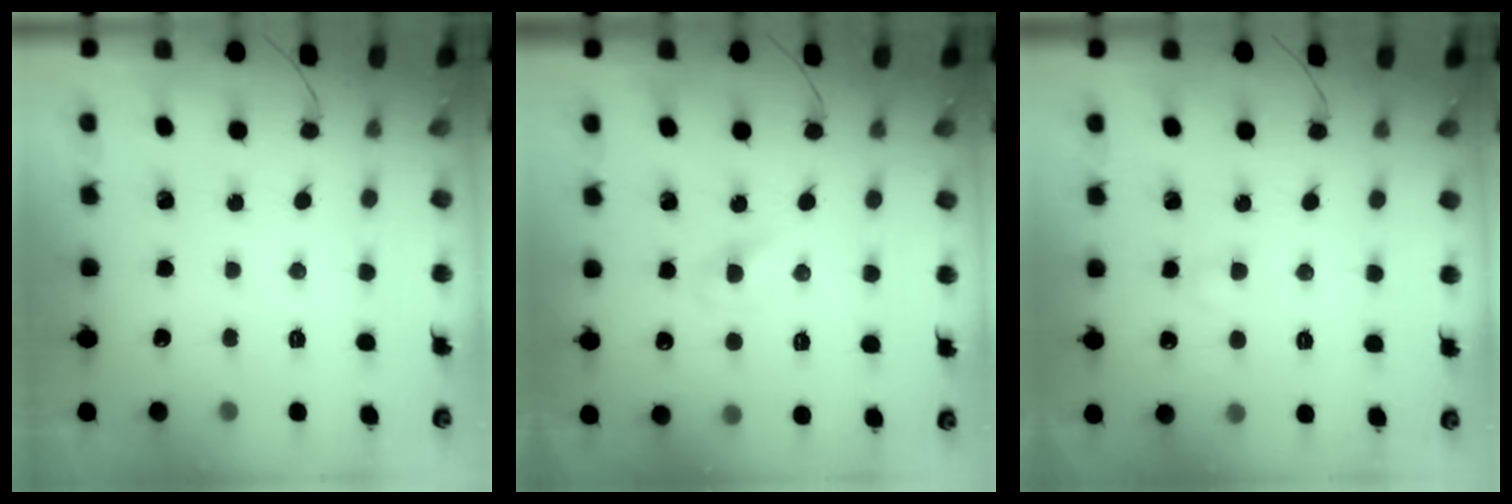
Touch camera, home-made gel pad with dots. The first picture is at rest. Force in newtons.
{"total": 2.2, "press": 2.0, "slide": 0.9}
{"total": 2.2, "press": 2.0, "slide": 0.9}